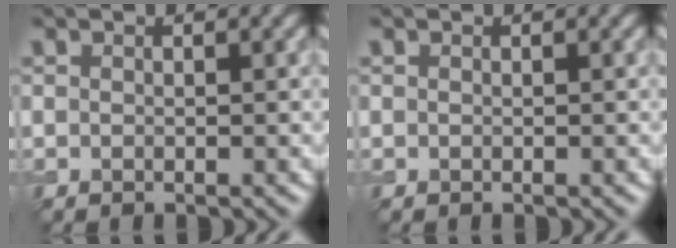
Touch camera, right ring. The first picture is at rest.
{"total": 0.0}